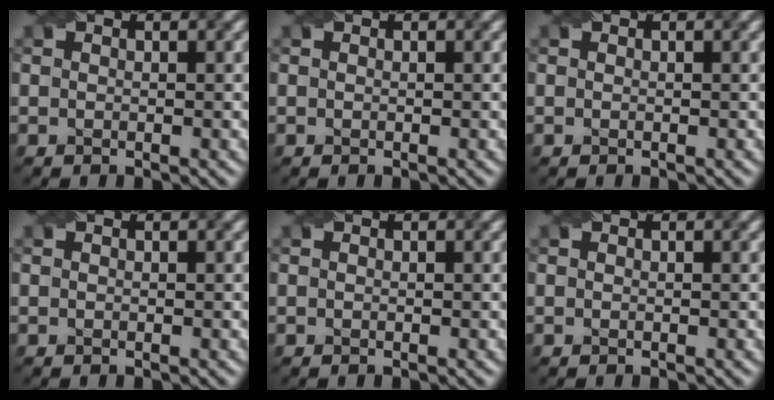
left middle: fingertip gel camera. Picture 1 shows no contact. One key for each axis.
{"total": 0.0}
{"total": 0.0}
{"total": 0.0}
{"total": 0.0}
{"total": 0.0}